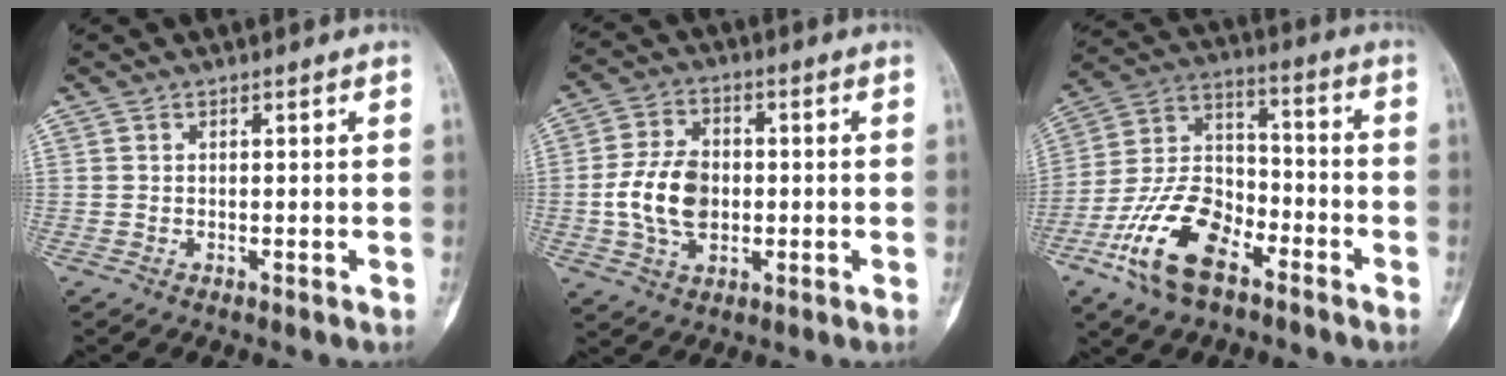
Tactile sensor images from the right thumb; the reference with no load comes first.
{"total": 10.7, "force": [-0.9, 7.3, 7.7], "torque": [-0.132, 0.011, -0.018]}
{"total": 16.2, "force": [-8.8, 8.5, 10.6], "torque": [-0.195, 0.057, -0.173]}